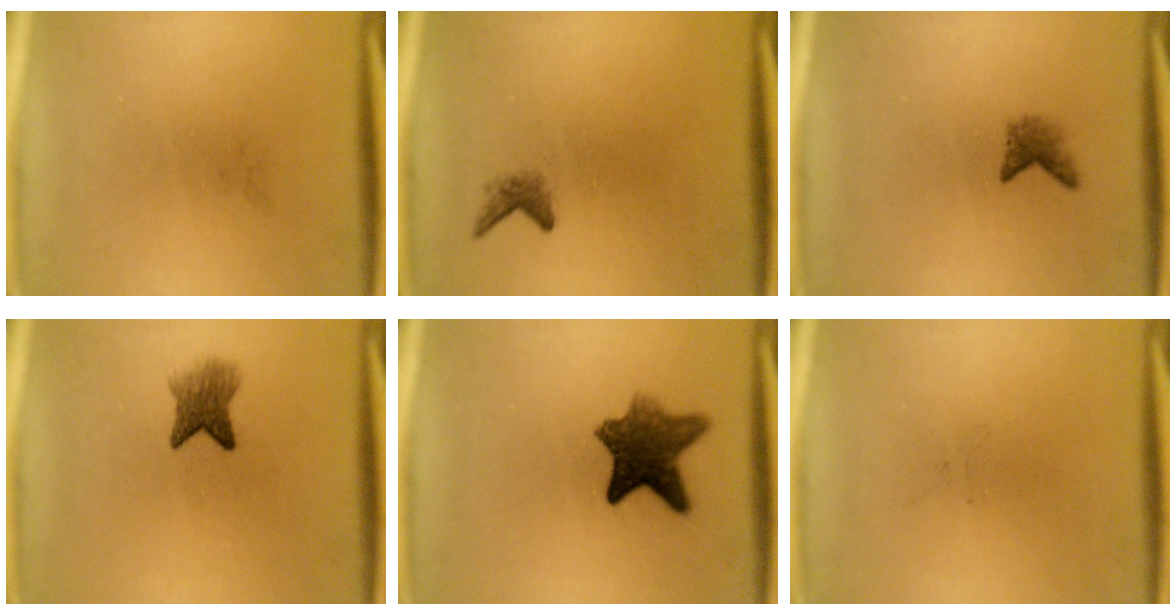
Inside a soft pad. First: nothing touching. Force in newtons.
{"total": 1.4}
{"total": 1.8}
{"total": 3.9}
{"total": 8.7}
{"total": 0.0}